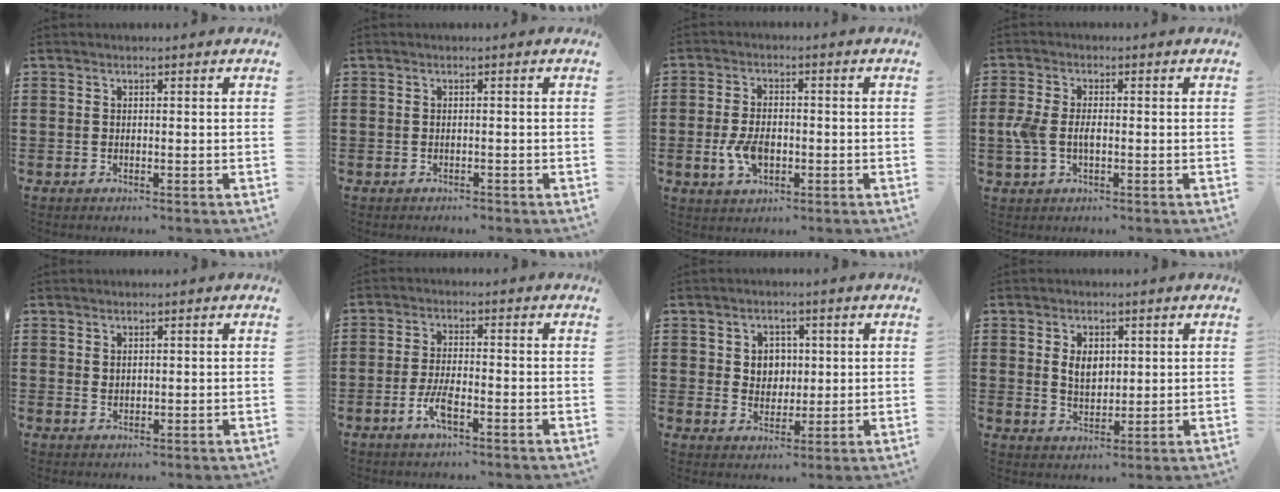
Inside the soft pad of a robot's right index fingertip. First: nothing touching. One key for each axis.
{"total": 0.7, "fx": -0.7, "fy": 0.0, "fz": 0.0, "tx": -0.002, "ty": -0.002, "tz": -0.014}
{"total": 5.5, "fx": -1.3, "fy": 3.2, "fz": 4.2, "tx": -0.095, "ty": 0.000, "tz": -0.025}
{"total": 4.0, "fx": -0.5, "fy": 2.3, "fz": 3.3, "tx": -0.084, "ty": -0.003, "tz": -0.015}
{"total": 1.1, "fx": 0.9, "fy": 0.6, "fz": 0.3, "tx": -0.008, "ty": 0.002, "tz": 0.018}
{"total": 4.4, "fx": -2.0, "fy": 1.2, "fz": 3.7, "tx": -0.081, "ty": -0.002, "tz": -0.043}
{"total": 3.8, "fx": 1.1, "fy": 3.5, "fz": 1.1, "tx": -0.029, "ty": 0.009, "tz": 0.015}
{"total": 4.0, "fx": 1.0, "fy": 2.7, "fz": 2.8, "tx": -0.054, "ty": 0.006, "tz": 0.015}